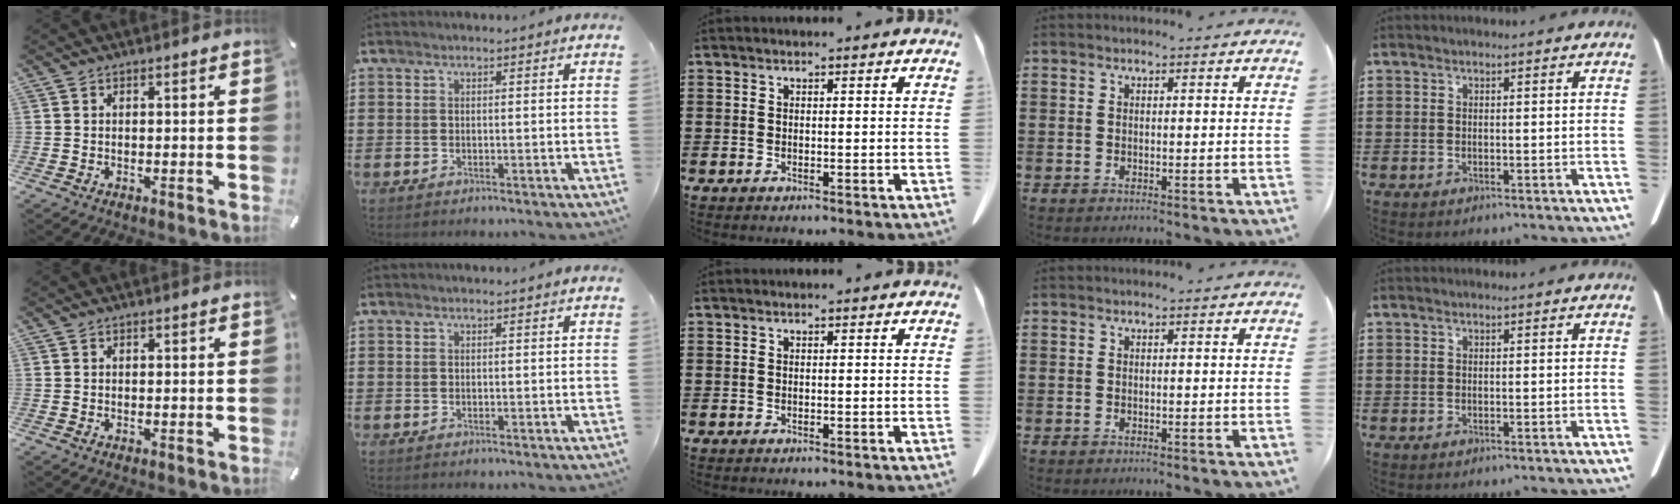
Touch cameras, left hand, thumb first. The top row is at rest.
{}